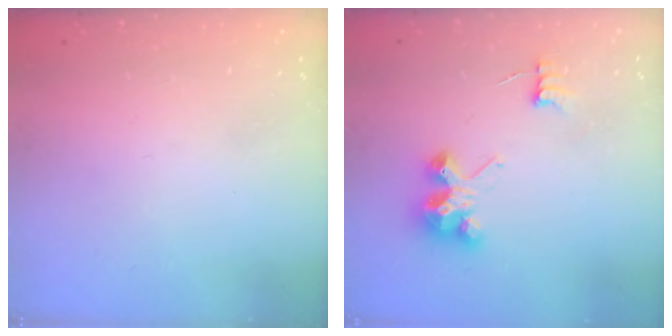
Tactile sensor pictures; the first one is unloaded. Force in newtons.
{"total": 6.8, "press": 6.8, "slide": 0.2}